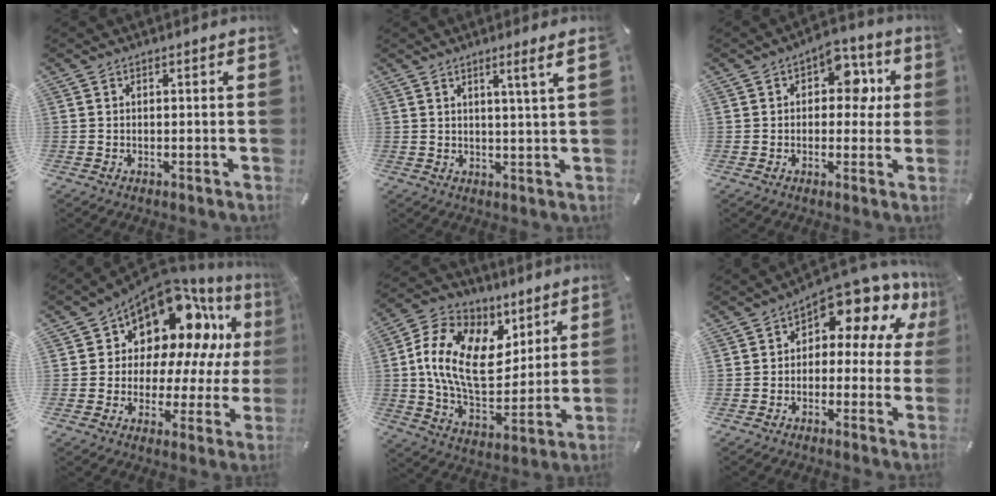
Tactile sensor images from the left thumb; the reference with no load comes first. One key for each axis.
{"total": 4.6, "fx": 2.5, "fy": -0.6, "fz": 3.9, "tx": -0.079, "ty": -0.003, "tz": 0.040}
{"total": 9.0, "fx": 2.6, "fy": 6.4, "fz": 5.7, "tx": -0.059, "ty": -0.010, "tz": 0.036}
{"total": 14.7, "fx": 9.0, "fy": 8.9, "fz": 7.3, "tx": -0.113, "ty": -0.079, "tz": 0.157}
{"total": 18.7, "fx": 5.2, "fy": 12.7, "fz": 12.6, "tx": -0.242, "ty": -0.015, "tz": 0.097}
{"total": 11.1, "fx": 7.5, "fy": 5.0, "fz": 6.5, "tx": -0.097, "ty": -0.071, "tz": 0.125}